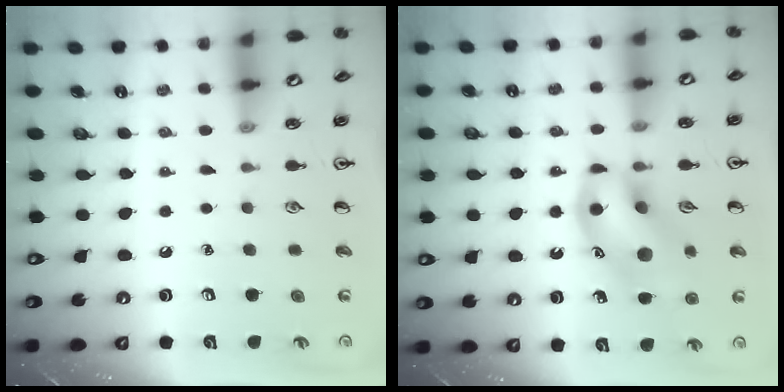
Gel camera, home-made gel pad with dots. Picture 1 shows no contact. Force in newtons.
{"total": 13.5, "press": 13.3, "slide": 1.8}